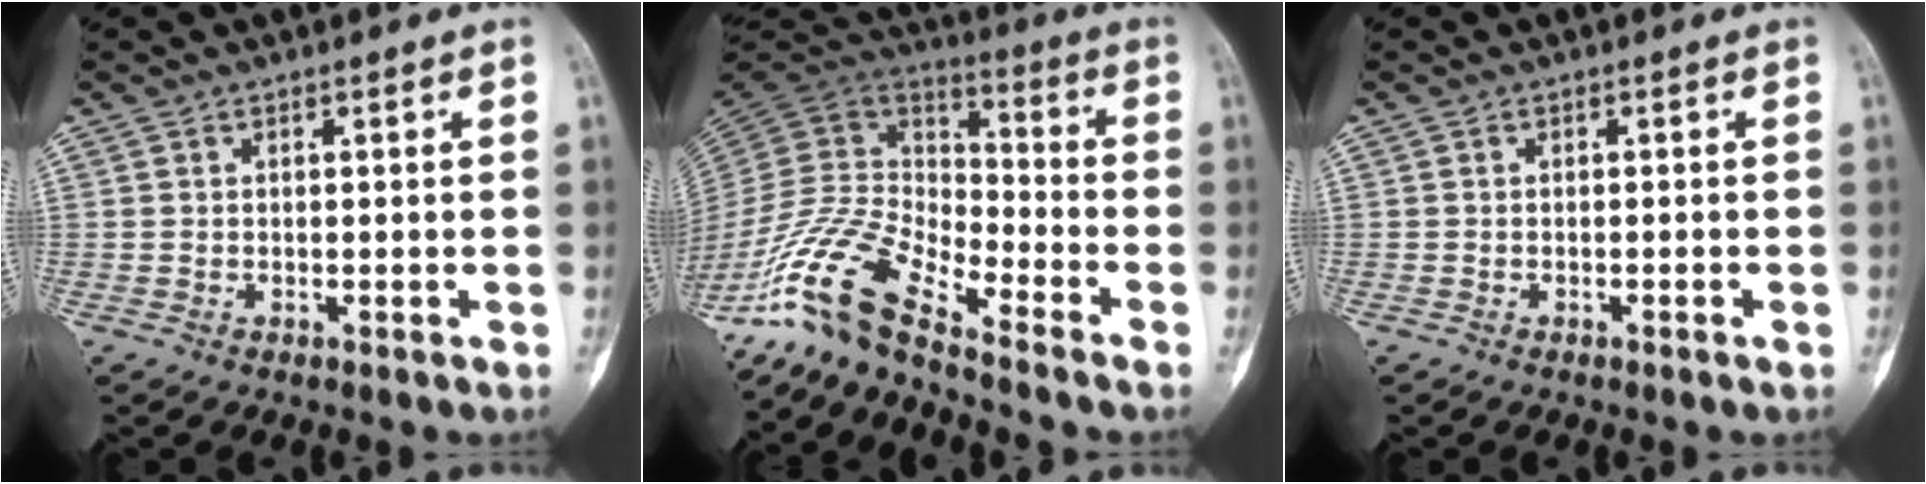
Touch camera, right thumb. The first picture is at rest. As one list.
[{"total": 13.5, "force": [-11.4, 2.7, 6.7], "torque": [-0.140, 0.080, -0.233]}, {"total": 0.6, "force": [-0.3, 0.0, 0.5], "torque": [-0.009, 0.003, -0.002]}]